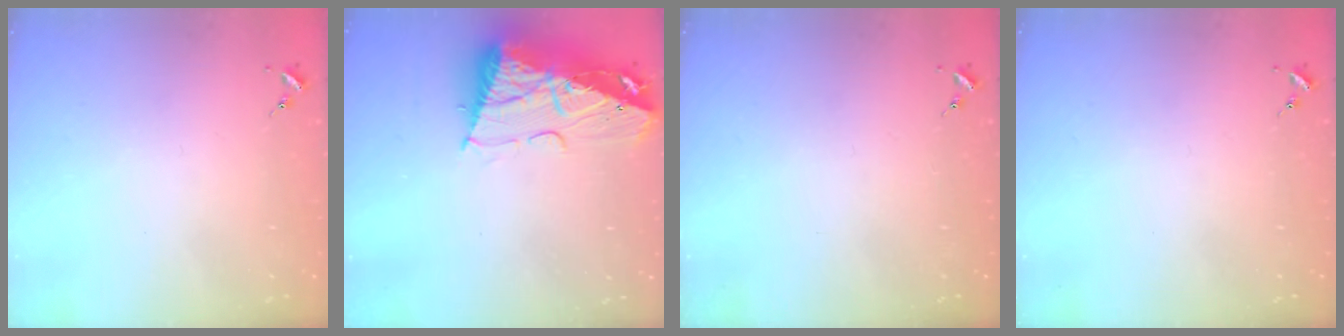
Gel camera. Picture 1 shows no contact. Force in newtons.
{"total": 16.3, "press": 16.1, "slide": 2.0}
{"total": 0.0}
{"total": 0.0}